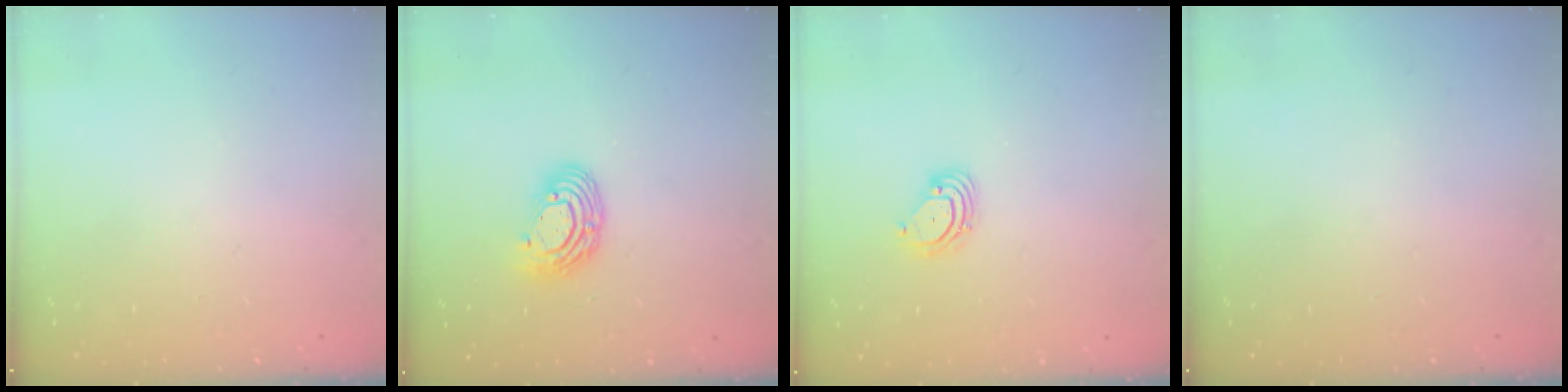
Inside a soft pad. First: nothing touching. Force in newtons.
{"total": 9.5, "press": 9.5, "slide": 0.7}
{"total": 3.6, "press": 3.6, "slide": 0.3}
{"total": 0.0}